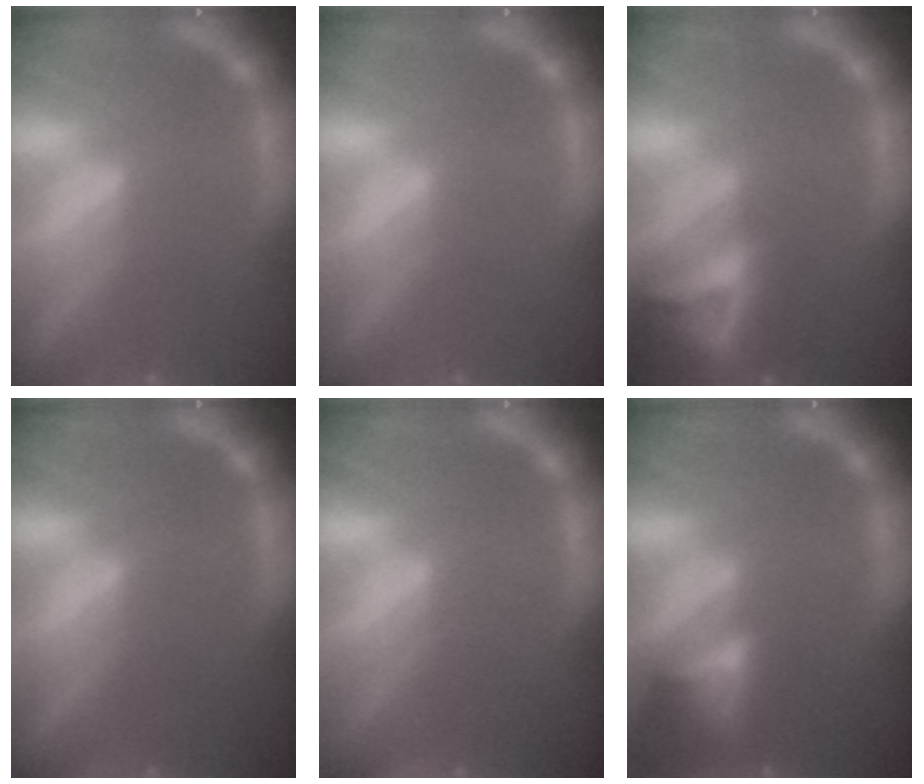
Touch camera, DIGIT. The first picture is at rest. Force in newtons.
{"total": 0.0}
{"total": 9.4}
{"total": 0.9}
{"total": 2.4}
{"total": 4.9}